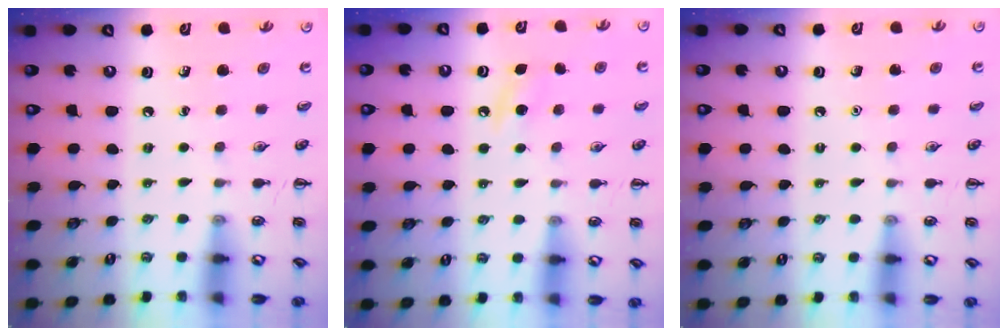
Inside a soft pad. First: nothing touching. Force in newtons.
{"total": 5.5, "press": 5.3, "slide": 1.7}
{"total": 1.6, "press": 1.6, "slide": 0.1}